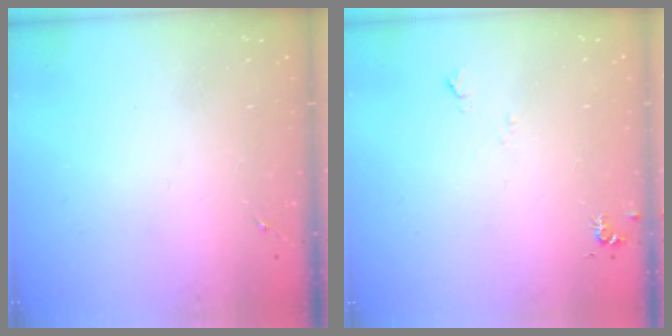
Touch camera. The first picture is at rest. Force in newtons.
{"total": 5.5, "press": 5.5, "slide": 0.7}